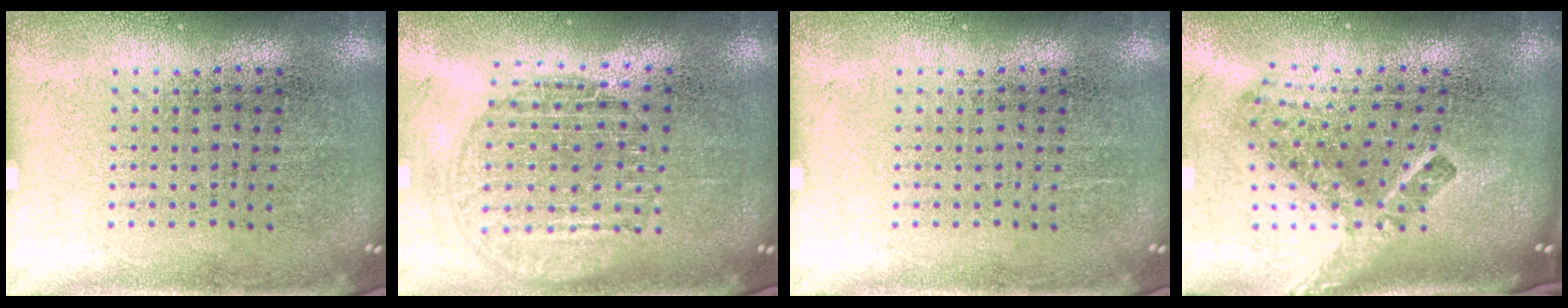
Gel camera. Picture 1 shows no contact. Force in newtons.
{"total": 1.7, "press": 1.5, "slide": 0.9}
{"total": 0.0}
{"total": 2.7, "press": 1.7, "slide": 2.1}